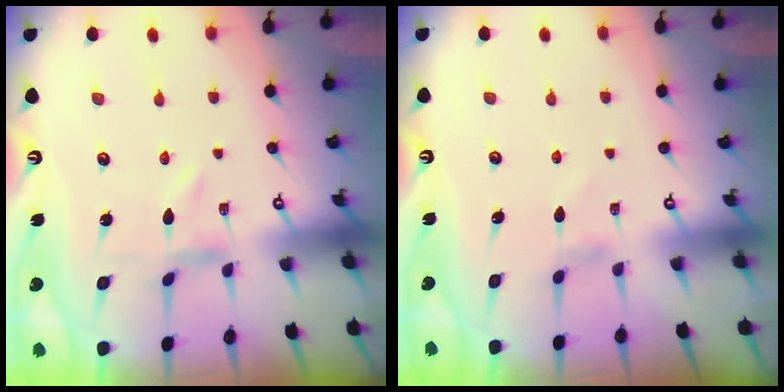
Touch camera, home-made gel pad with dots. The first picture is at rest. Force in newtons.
{"total": 1.5, "press": 1.4, "slide": 0.3}